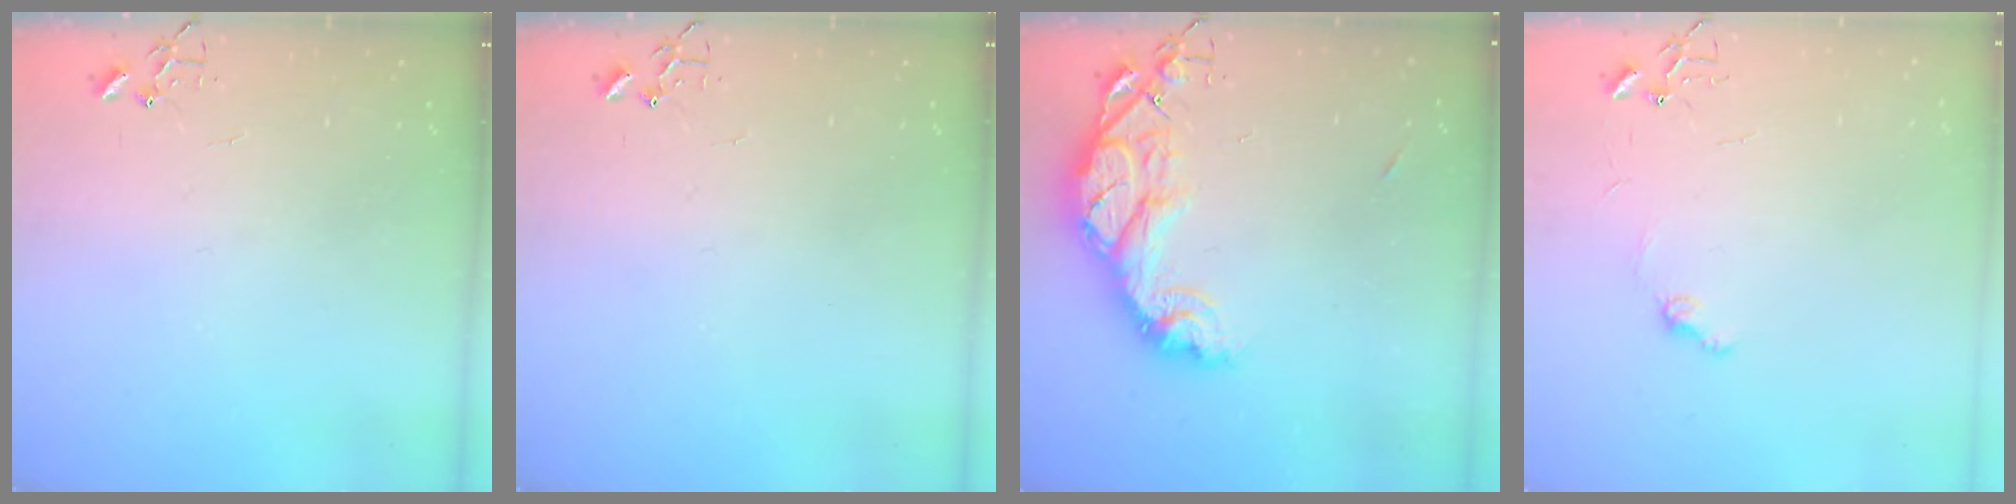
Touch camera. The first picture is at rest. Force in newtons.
{"total": 0.0}
{"total": 15.7, "press": 15.7, "slide": 1.4}
{"total": 5.8, "press": 5.7, "slide": 0.6}